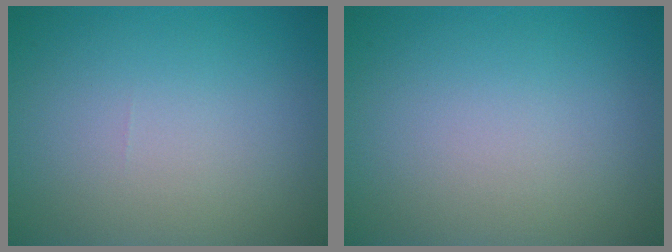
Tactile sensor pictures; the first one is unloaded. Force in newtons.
{"total": 0.0}